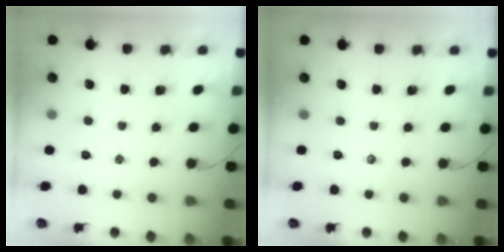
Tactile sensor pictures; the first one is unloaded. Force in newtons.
{"total": 0.0}